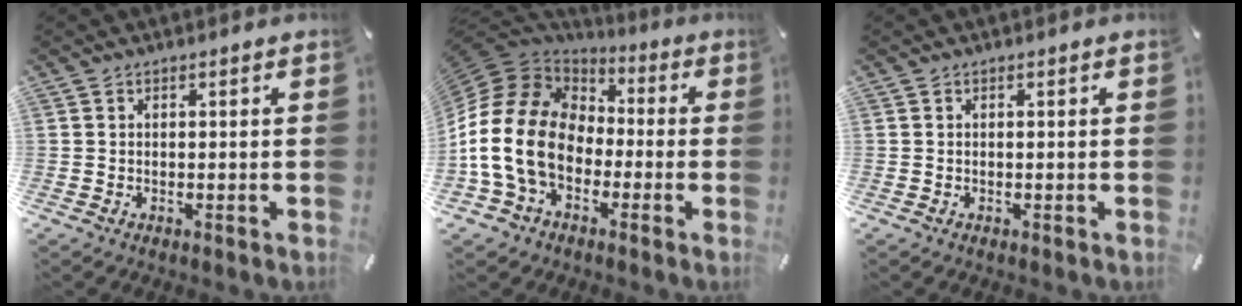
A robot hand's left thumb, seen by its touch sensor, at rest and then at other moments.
{"total": 18.3, "force": [-4.1, 14.1, 11.0], "torque": [-0.253, 0.019, -0.075]}
{"total": 0.0}